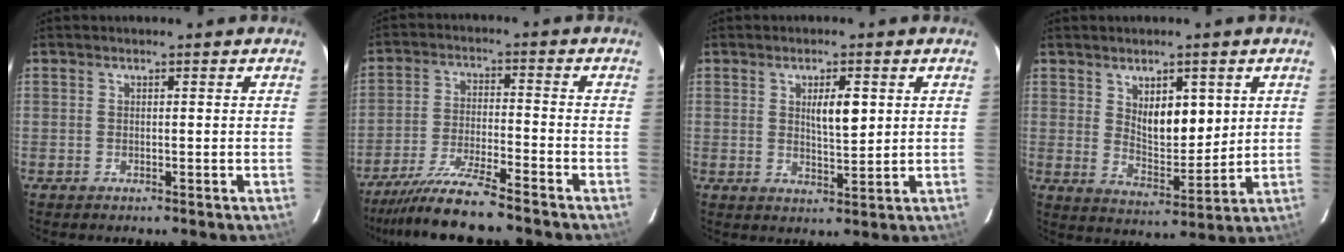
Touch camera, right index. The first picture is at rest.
{"total": 9.5, "force": [-8.2, -0.5, 4.7], "torque": [-0.080, -0.022, -0.146]}
{"total": 4.7, "force": [1.4, 1.2, 4.3], "torque": [-0.072, -0.002, 0.025]}
{"total": 7.8, "force": [2.7, 3.3, 6.5], "torque": [-0.106, -0.006, 0.055]}